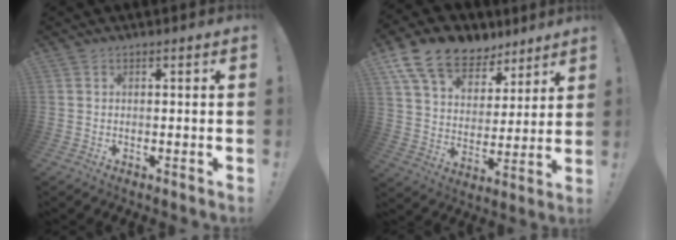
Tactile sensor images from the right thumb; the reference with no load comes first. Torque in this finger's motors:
{"motor_torque": [0.04, 1.86, 1.10, 0.59, 0.26]}